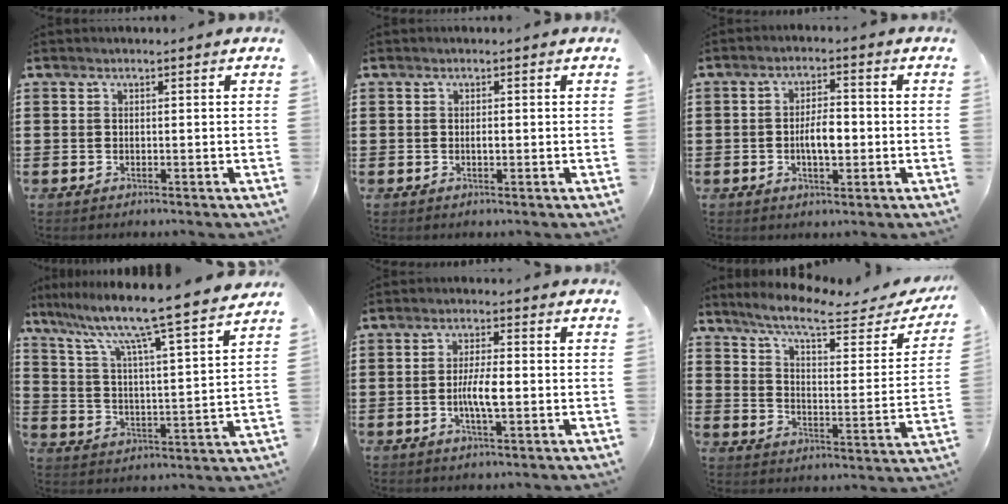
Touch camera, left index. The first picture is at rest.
{"total": 0.8, "force": [0.1, 0.2, 0.8], "torque": [-0.018, -0.002, 0.002]}
{"total": 4.7, "force": [-0.6, 1.9, 4.3], "torque": [-0.078, 0.001, -0.017]}
{"total": 9.4, "force": [8.0, -1.0, 4.8], "torque": [-0.118, -0.069, 0.124]}
{"total": 4.9, "force": [-0.8, 1.2, 4.7], "torque": [-0.088, 0.002, -0.018]}
{"total": 8.4, "force": [6.8, 0.7, 4.9], "torque": [-0.114, -0.036, 0.112]}